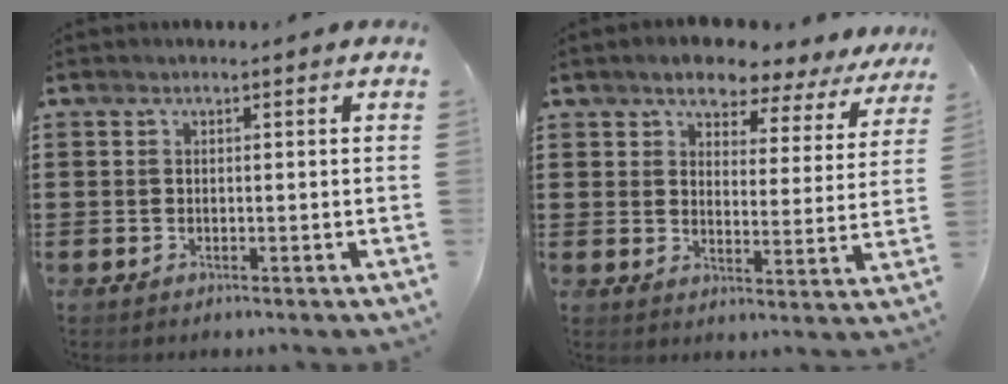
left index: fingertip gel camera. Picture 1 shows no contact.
{"total": 5.0, "force": [4.6, 1.6, 1.4], "torque": [-0.045, -0.021, 0.075]}